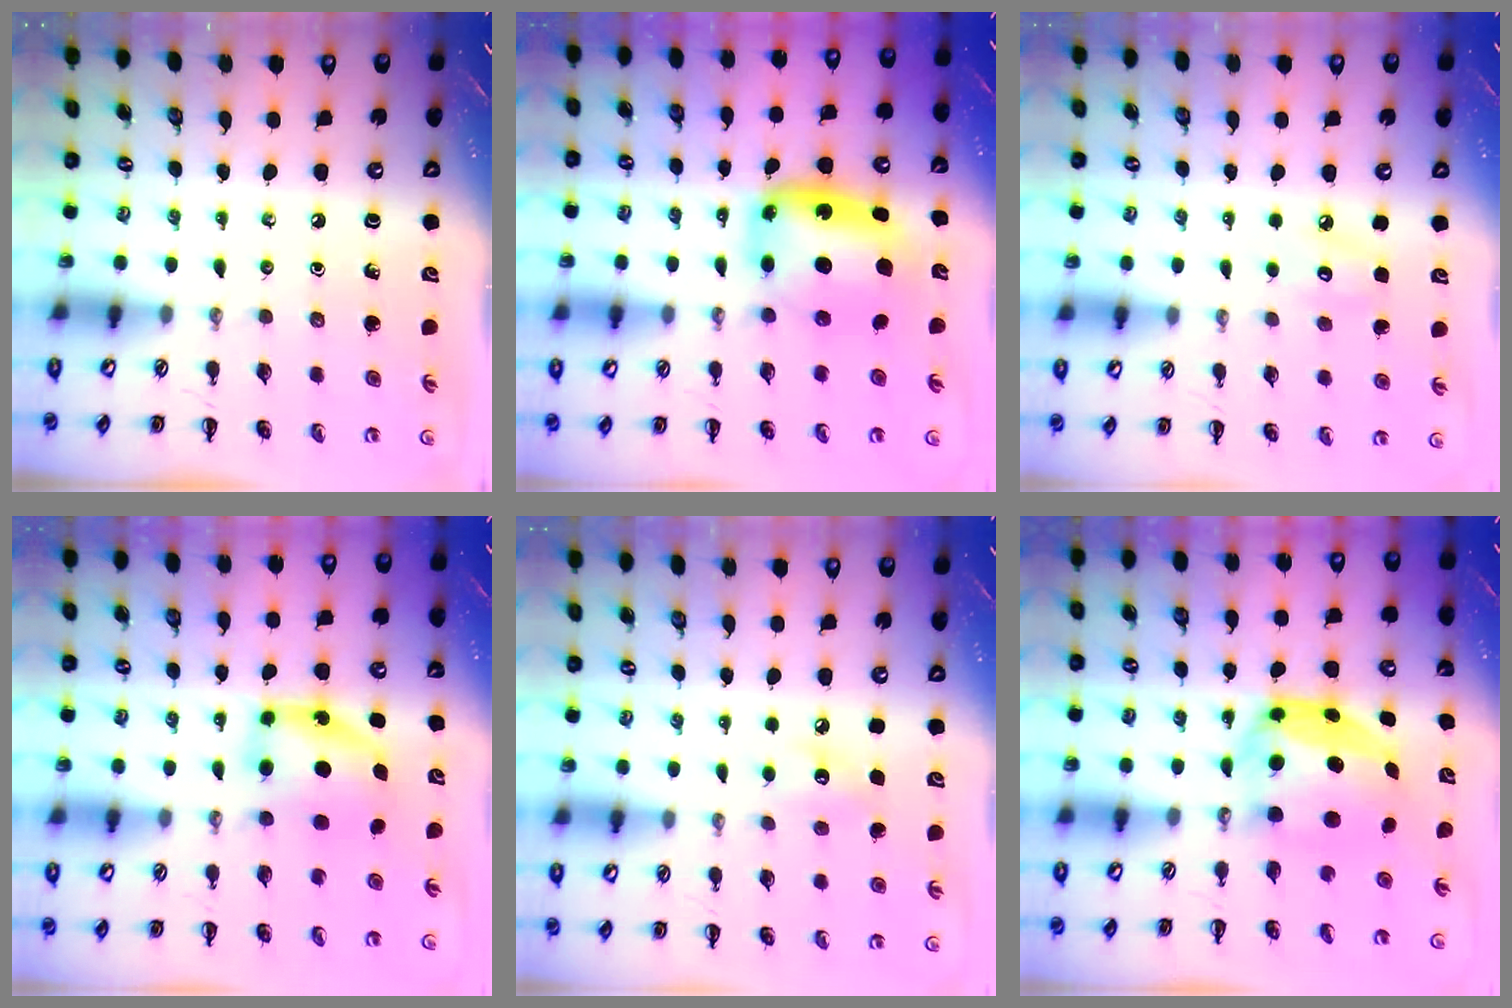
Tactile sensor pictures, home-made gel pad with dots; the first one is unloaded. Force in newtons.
{"total": 9.3, "press": 9.0, "slide": 2.4}
{"total": 5.9, "press": 5.7, "slide": 1.5}
{"total": 6.6, "press": 6.5, "slide": 1.0}
{"total": 7.1, "press": 6.8, "slide": 1.8}
{"total": 5.5, "press": 5.5, "slide": 0.5}